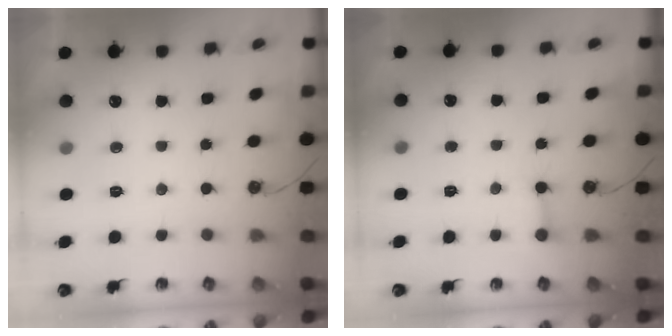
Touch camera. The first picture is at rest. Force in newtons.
{"total": 2.2, "press": 2.2, "slide": 0.5}